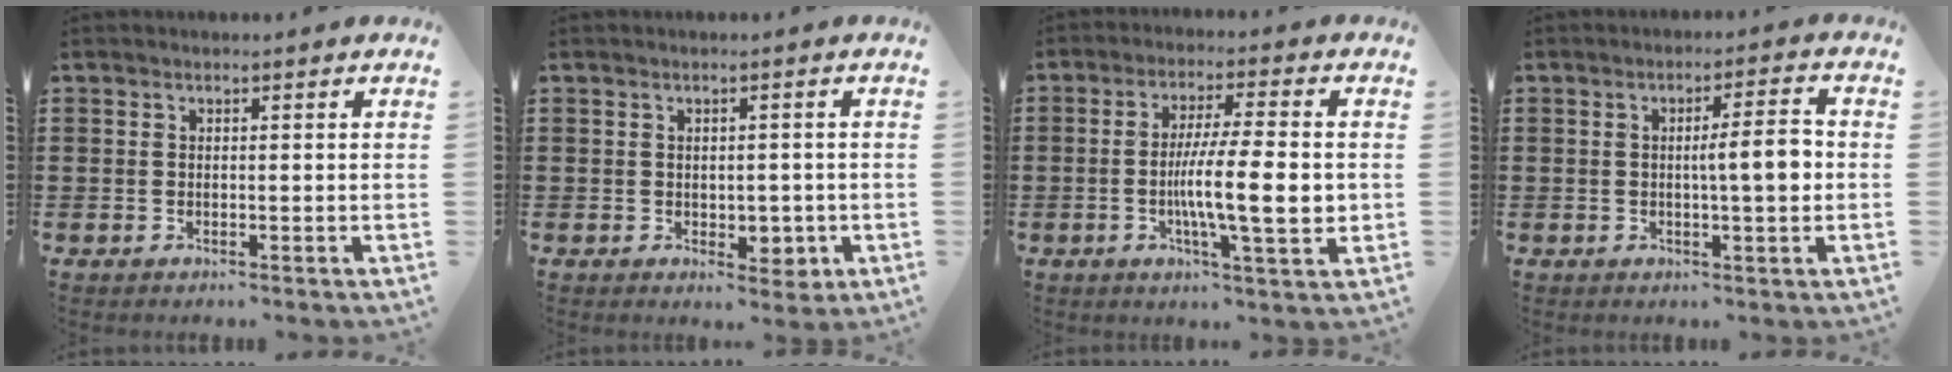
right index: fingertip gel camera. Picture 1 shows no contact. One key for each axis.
{"total": 3.0, "fx": -0.4, "fy": 2.1, "fz": 2.1, "tx": -0.031, "ty": 0.003, "tz": -0.009}
{"total": 11.2, "fx": -1.0, "fy": 2.0, "fz": 11.0, "tx": -0.178, "ty": -0.009, "tz": -0.020}
{"total": 5.7, "fx": 0.0, "fy": 0.8, "fz": 5.6, "tx": -0.083, "ty": -0.006, "tz": -0.008}